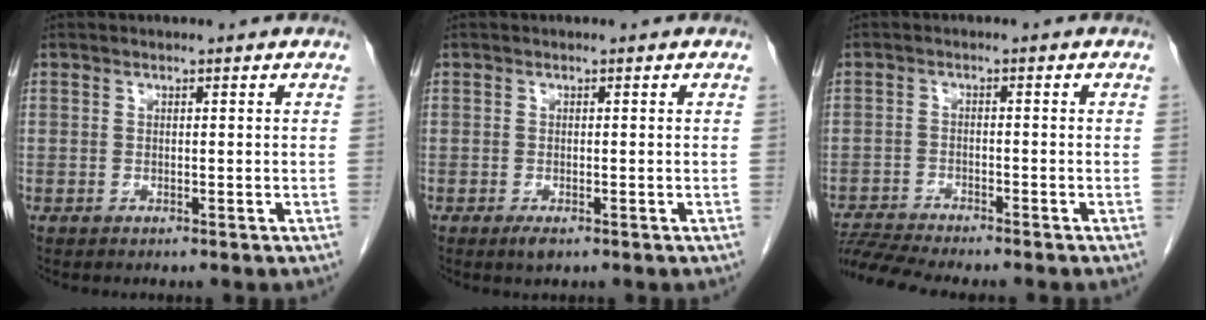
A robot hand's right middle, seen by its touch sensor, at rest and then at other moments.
{"total": 1.3, "force": [-0.8, 0.5, 1.0], "torque": [-0.017, -0.002, -0.010]}
{"total": 8.2, "force": [-7.7, -0.2, 2.9], "torque": [-0.050, -0.004, -0.126]}